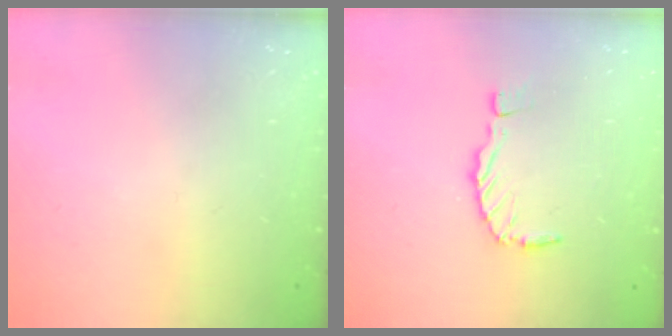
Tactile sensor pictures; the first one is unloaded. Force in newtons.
{"total": 0.0}